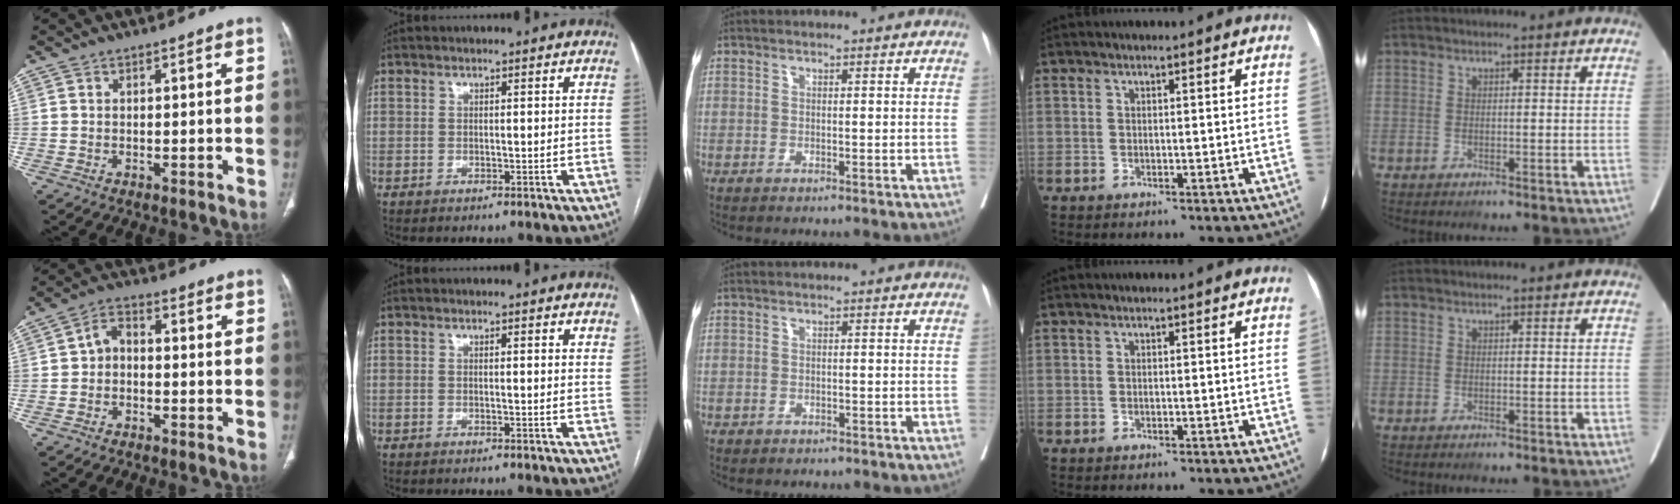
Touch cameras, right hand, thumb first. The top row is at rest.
{"thumb": {"total": 4.2, "force": [-0.7, 3.1, 2.7], "torque": [-0.037, 0.021, -0.025]}, "index": {"total": 1.7, "force": [1.5, 0.3, 0.8], "torque": [-0.012, -0.002, 0.010]}, "middle": {"total": 0.6, "force": [0.0, 0.6, 0.1], "torque": [-0.006, 0.006, 0.005]}}